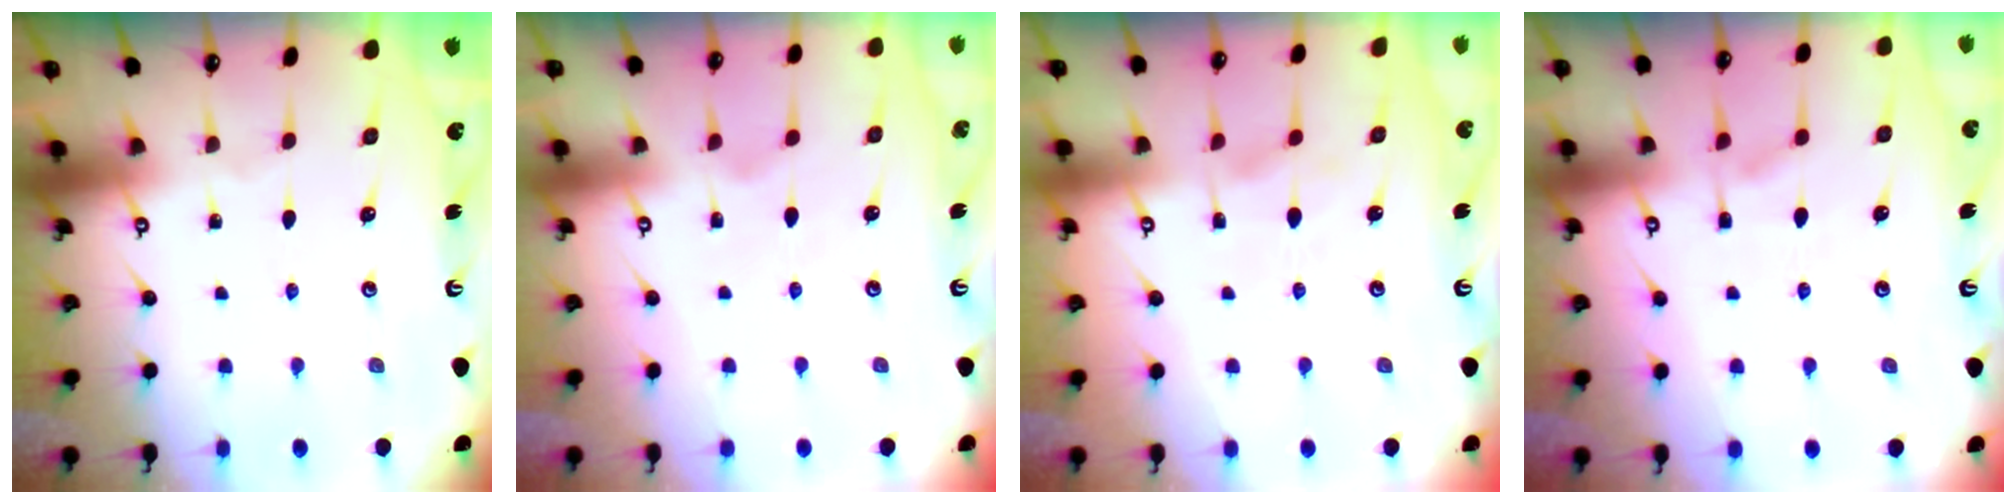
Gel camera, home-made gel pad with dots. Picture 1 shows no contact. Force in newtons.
{"total": 1.1, "press": 0.0, "slide": 1.1}
{"total": 2.4, "press": 2.2, "slide": 1.1}
{"total": 1.2, "press": 0.3, "slide": 1.1}